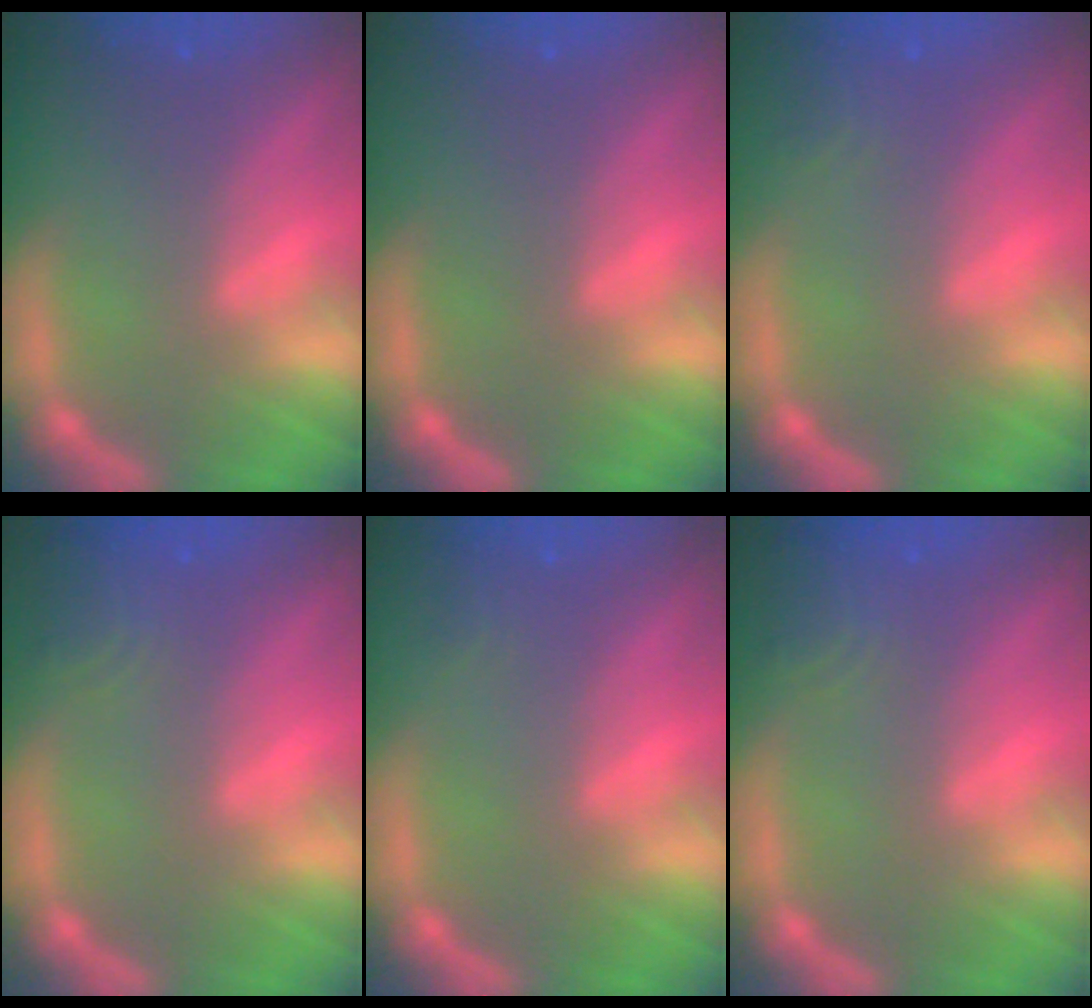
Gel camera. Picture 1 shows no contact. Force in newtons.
{"total": 0.0}
{"total": 1.4}
{"total": 2.9}
{"total": 0.9}
{"total": 2.9}